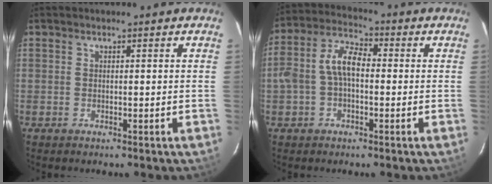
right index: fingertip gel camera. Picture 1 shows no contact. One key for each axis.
{"total": 7.9, "fx": -0.8, "fy": 4.7, "fz": 6.3, "tx": -0.134, "ty": 0.026, "tz": -0.015}